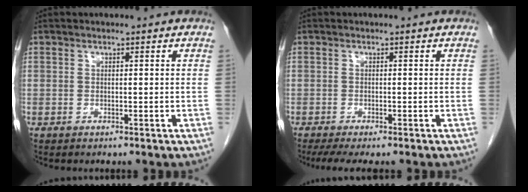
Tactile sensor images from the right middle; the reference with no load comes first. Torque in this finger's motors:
{"motor_torque": [0.62, -0.36, 0.04, 0.01]}